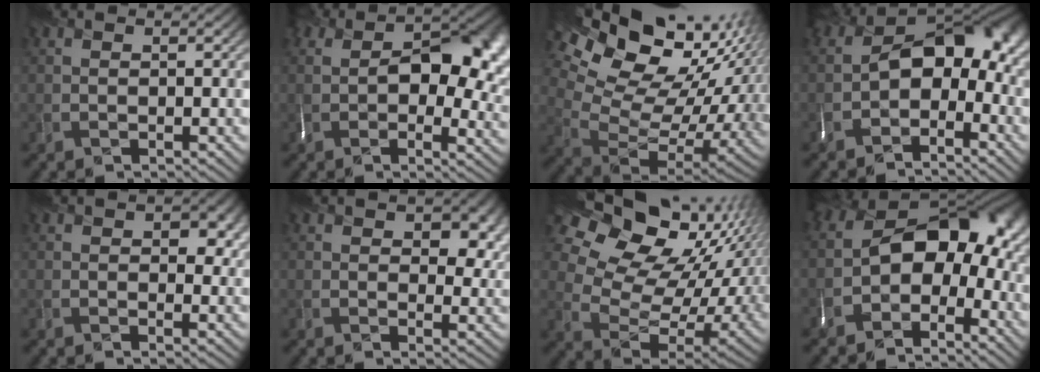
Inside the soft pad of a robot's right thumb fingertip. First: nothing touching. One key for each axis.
{"total": 12.5, "fx": 1.6, "fy": 8.3, "fz": 9.3, "tx": -0.128, "ty": -0.017, "tz": 0.038}
{"total": 20.7, "fx": 10.3, "fy": 12.7, "fz": 12.7, "tx": -0.247, "ty": 0.043, "tz": 0.175}
{"total": 10.0, "fx": -2.2, "fy": 6.9, "fz": 7.0, "tx": -0.088, "ty": -0.001, "tz": -0.046}
{"total": 5.6, "fx": 1.5, "fy": 3.6, "fz": 4.0, "tx": -0.053, "ty": -0.007, "tz": 0.027}
{"total": 7.8, "fx": 2.4, "fy": 4.8, "fz": 5.6, "tx": -0.085, "ty": -0.016, "tz": 0.042}
{"total": 20.4, "fx": 12.0, "fy": 12.2, "fz": 11.1, "tx": -0.240, "ty": 0.059, "tz": 0.201}
{"total": 11.9, "fx": -2.5, "fy": 8.1, "fz": 8.3, "tx": -0.103, "ty": -0.001, "tz": -0.051}